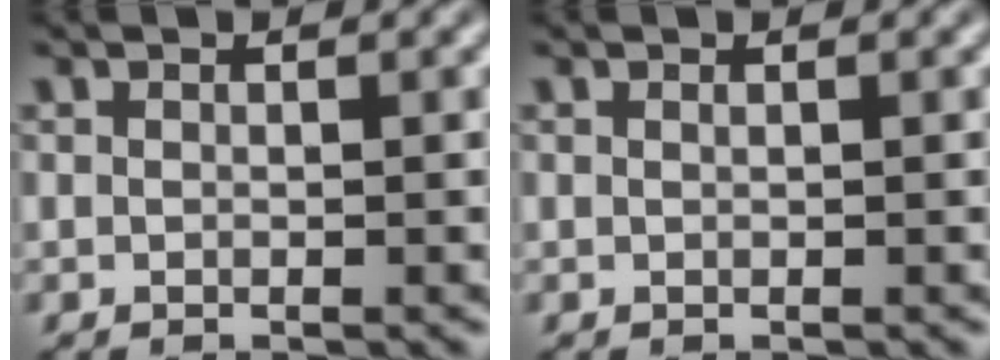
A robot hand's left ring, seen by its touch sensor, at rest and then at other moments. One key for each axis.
{"total": 0.0}